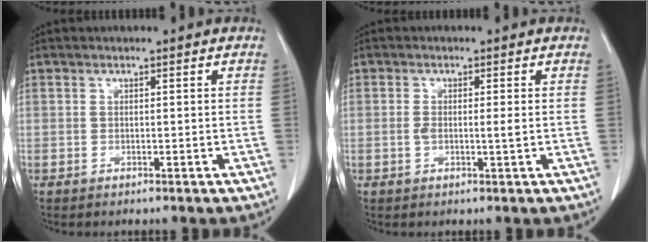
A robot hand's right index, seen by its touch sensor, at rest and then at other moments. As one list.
[{"total": 2.2, "force": [-0.1, 0.2, 2.2], "torque": [-0.043, -0.002, -0.003]}]